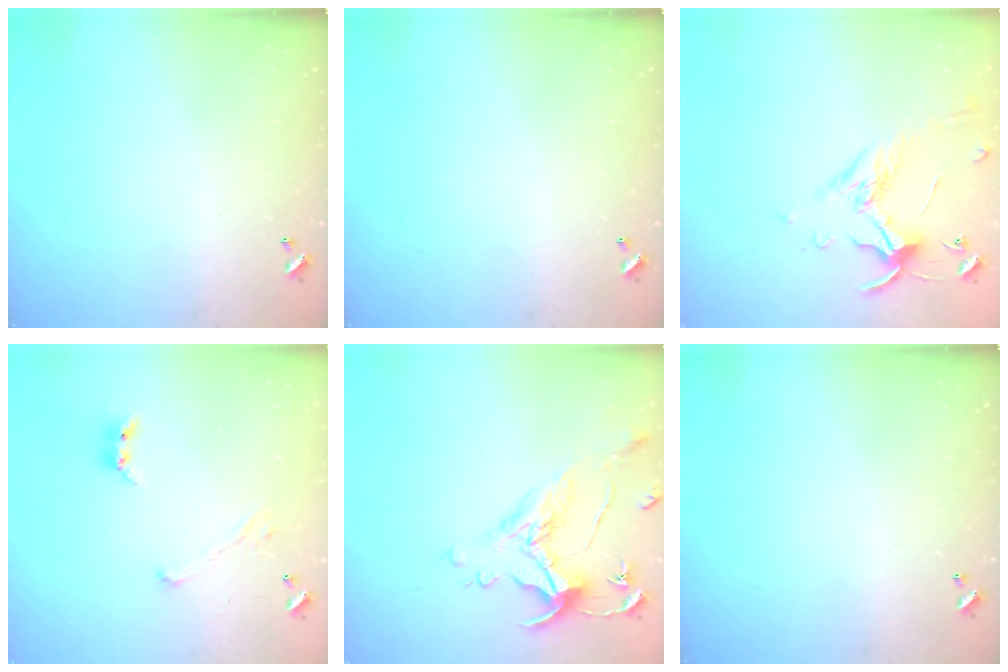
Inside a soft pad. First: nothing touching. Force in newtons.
{"total": 0.0}
{"total": 0.7, "press": 0.6, "slide": 0.4}
{"total": 1.8, "press": 1.6, "slide": 0.9}
{"total": 0.9, "press": 0.2, "slide": 0.9}
{"total": 0.0}